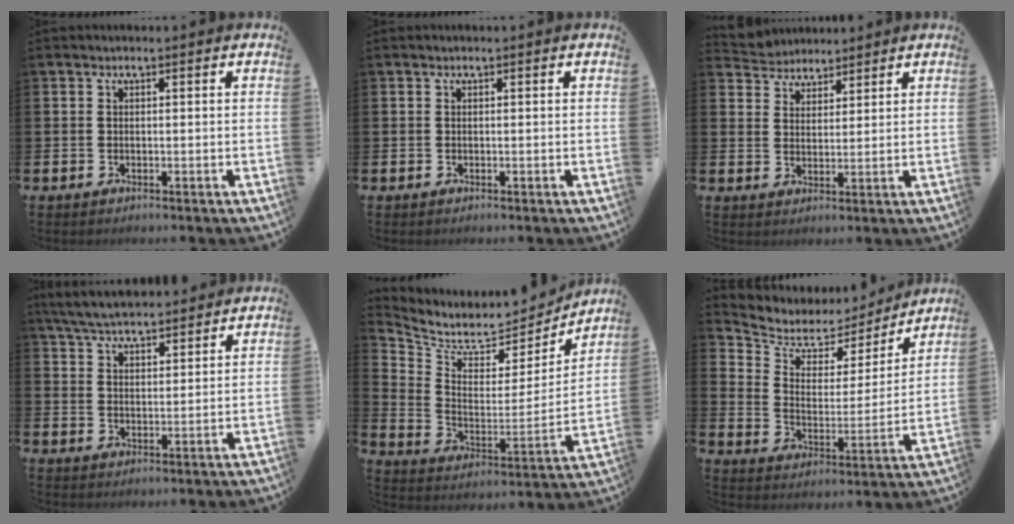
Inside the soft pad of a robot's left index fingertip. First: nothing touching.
{"total": 0.0}
{"total": 3.9, "force": [3.7, 1.2, -0.6], "torque": [-0.011, -0.017, 0.067]}
{"total": 5.7, "force": [5.6, 0.7, 1.0], "torque": [-0.044, -0.023, 0.101]}
{"total": 6.6, "force": [6.2, 2.2, 0.7], "torque": [-0.057, -0.059, 0.102]}
{"total": 5.5, "force": [4.6, 2.8, 1.1], "torque": [-0.057, -0.037, 0.073]}